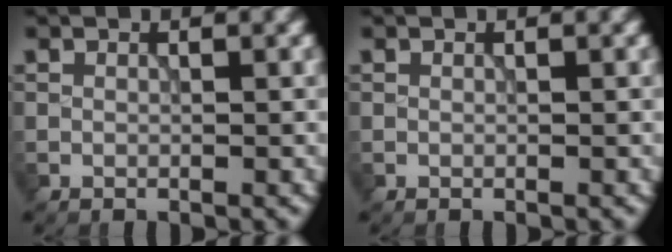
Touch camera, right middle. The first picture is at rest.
{"total": 0.0}